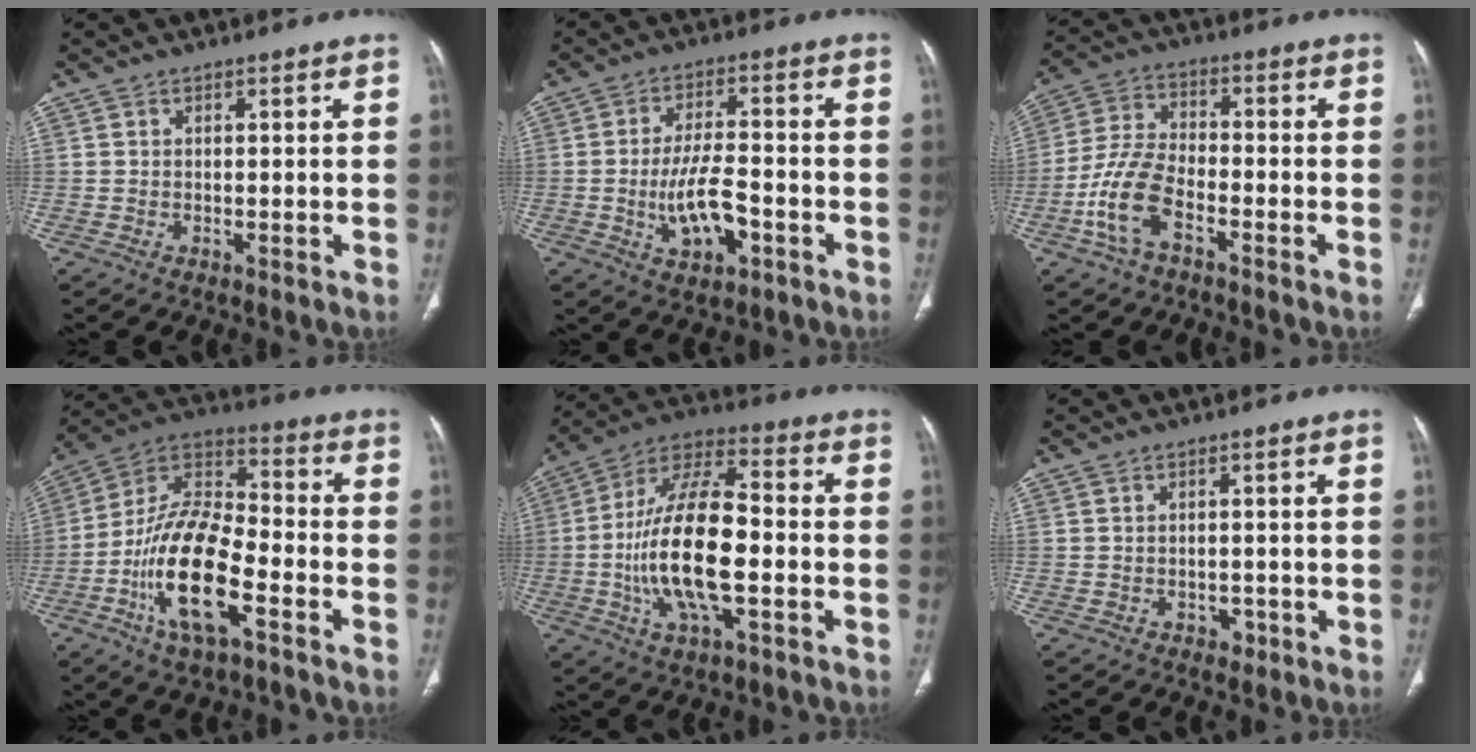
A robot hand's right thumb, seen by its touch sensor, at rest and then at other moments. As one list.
[{"total": 9.5, "force": [-2.9, 4.3, 8.0], "torque": [-0.142, 0.016, -0.049]}, {"total": 9.8, "force": [-4.5, 4.7, 7.3], "torque": [-0.159, 0.029, -0.090]}, {"total": 19.0, "force": [-7.0, 8.1, 15.7], "torque": [-0.287, 0.044, -0.128]}, {"total": 19.8, "force": [-3.3, 8.1, 17.7], "torque": [-0.336, 0.029, -0.061]}, {"total": 1.5, "force": [-0.8, 1.2, 0.6], "torque": [-0.002, 0.003, -0.009]}]